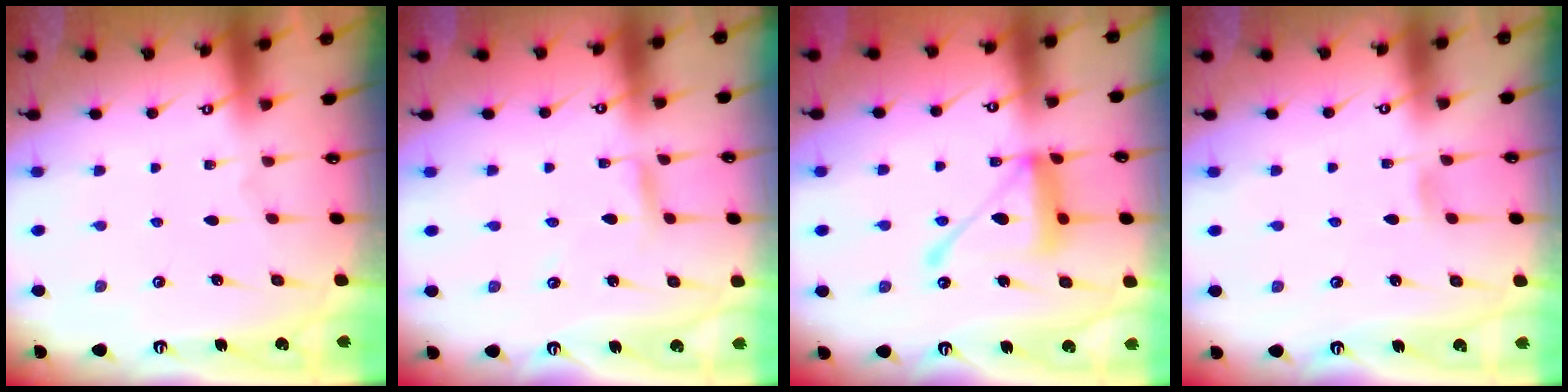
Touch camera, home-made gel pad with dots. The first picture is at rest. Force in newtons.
{"total": 2.9, "press": 2.9, "slide": 0.0}
{"total": 15.5, "press": 15.5, "slide": 1.5}
{"total": 3.7, "press": 3.7, "slide": 0.4}